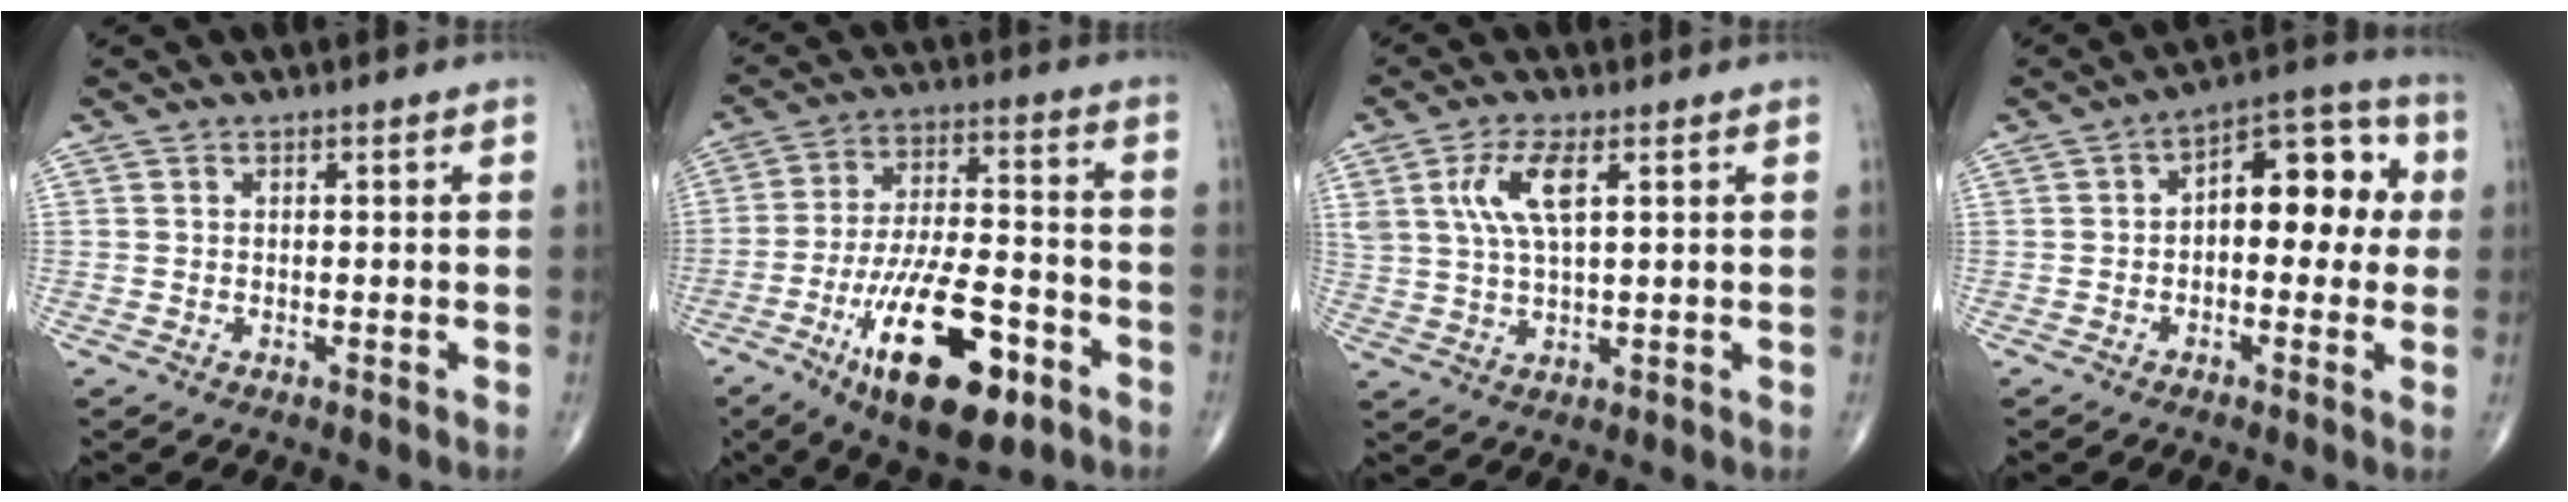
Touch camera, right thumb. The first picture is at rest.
{"total": 19.7, "force": [-9.3, 7.5, 15.7], "torque": [-0.266, 0.041, -0.146]}
{"total": 7.4, "force": [2.7, 2.7, 6.4], "torque": [-0.137, -0.004, 0.058]}
{"total": 12.6, "force": [1.1, 6.9, 10.5], "torque": [-0.100, 0.036, 0.002]}